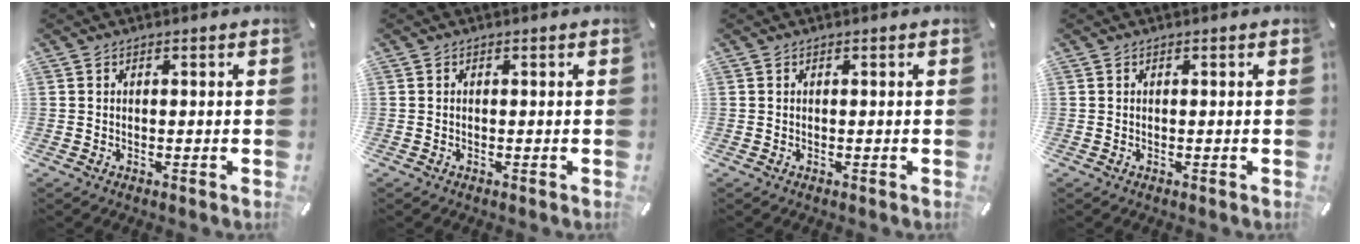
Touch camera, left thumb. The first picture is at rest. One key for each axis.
{"total": 0.0}
{"total": 0.0}
{"total": 0.0}